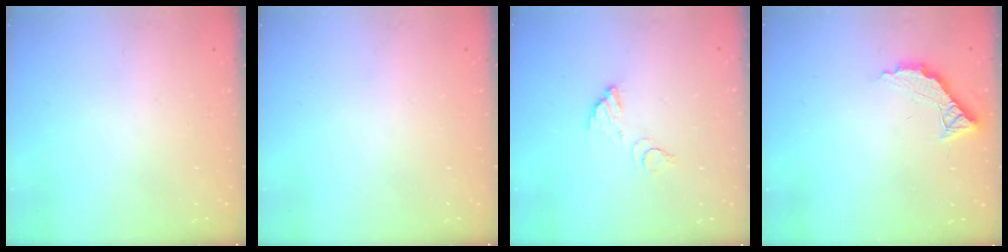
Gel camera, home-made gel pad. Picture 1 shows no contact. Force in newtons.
{"total": 0.0}
{"total": 4.0, "press": 3.9, "slide": 0.3}
{"total": 8.6, "press": 8.6, "slide": 0.5}